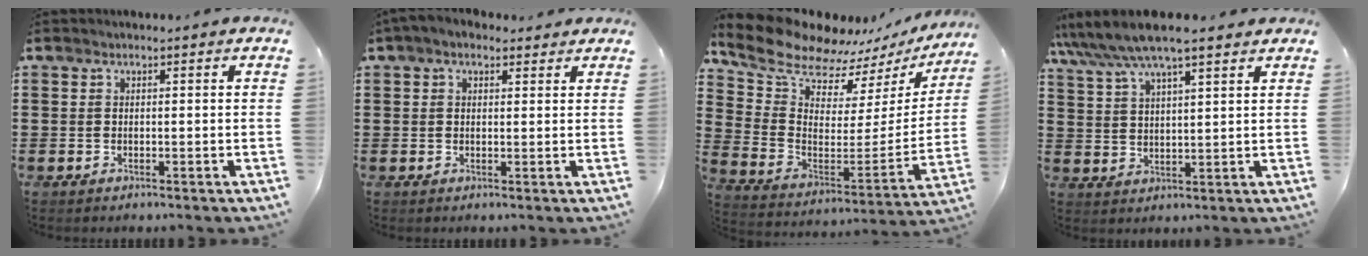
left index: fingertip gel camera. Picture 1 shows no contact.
{"total": 2.7, "force": [1.8, 1.5, 1.3], "torque": [-0.032, 0.009, 0.033]}
{"total": 9.9, "force": [9.0, 3.2, 2.5], "torque": [-0.095, -0.071, 0.157]}
{"total": 7.4, "force": [6.0, 1.1, 4.1], "torque": [-0.096, -0.015, 0.106]}